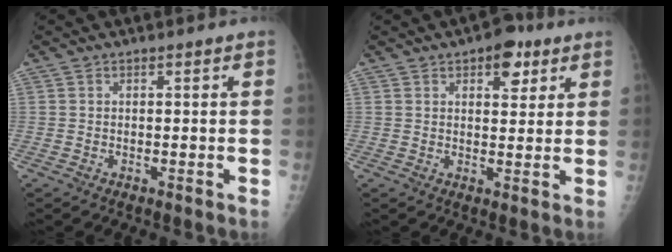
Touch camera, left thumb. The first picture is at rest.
{"total": 6.4, "force": [3.4, 3.5, 4.1], "torque": [-0.027, -0.011, 0.040]}